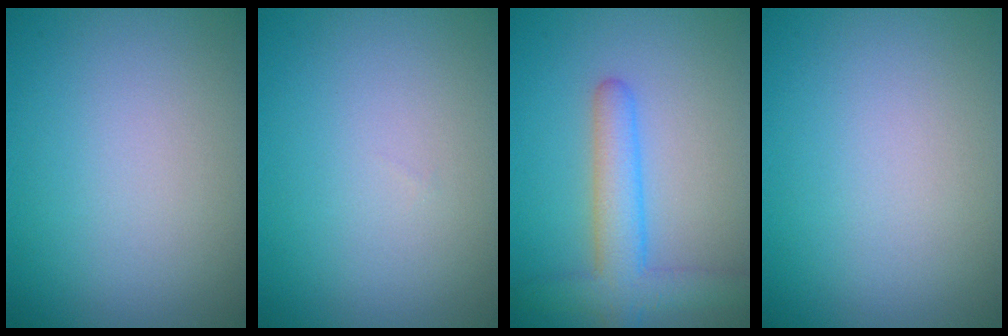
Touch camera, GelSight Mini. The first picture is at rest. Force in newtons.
{"total": 0.0}
{"total": 4.6, "press": 4.6, "slide": 0.2}
{"total": 0.0}